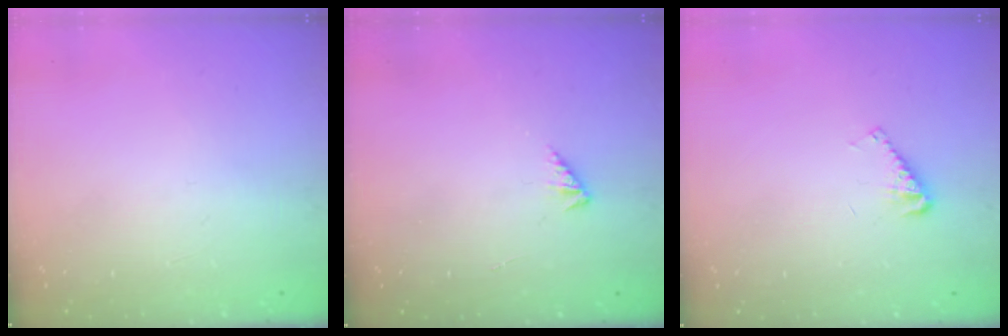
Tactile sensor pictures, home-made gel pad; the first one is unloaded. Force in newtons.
{"total": 1.1, "press": 1.1, "slide": 0.3}
{"total": 3.6, "press": 3.5, "slide": 0.6}